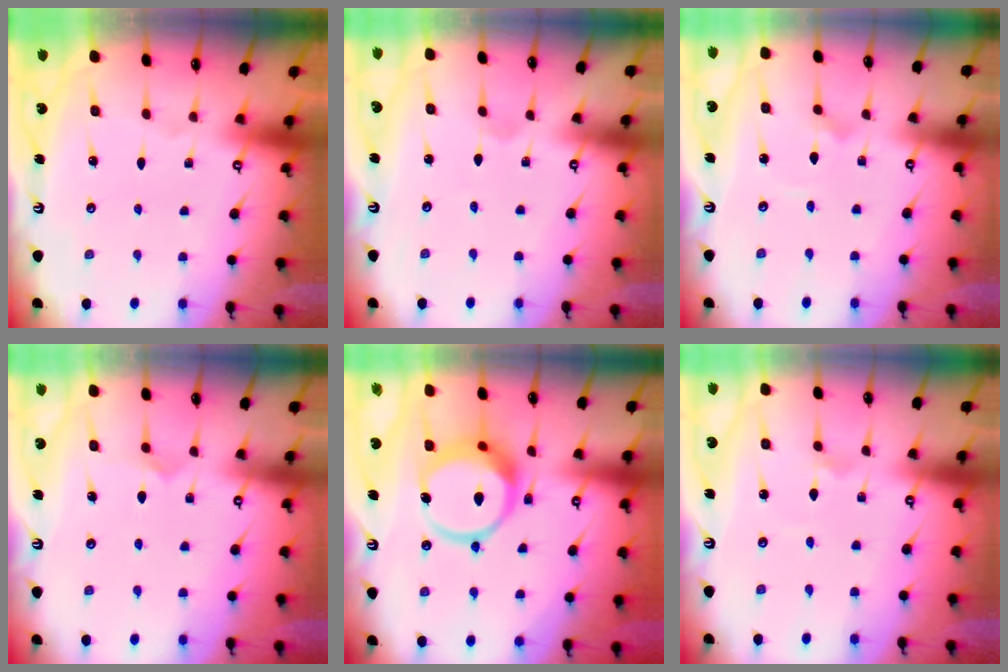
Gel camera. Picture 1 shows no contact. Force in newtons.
{"total": 0.7, "press": 0.7, "slide": 0.1}
{"total": 2.6, "press": 2.6, "slide": 0.1}
{"total": 5.1, "press": 5.1, "slide": 0.2}
{"total": 14.3, "press": 14.2, "slide": 1.8}
{"total": 1.3, "press": 1.2, "slide": 0.4}